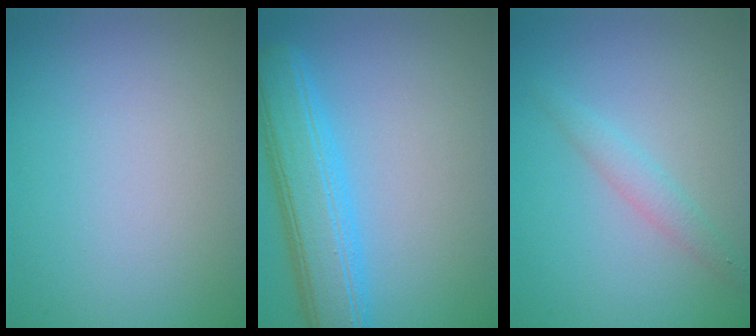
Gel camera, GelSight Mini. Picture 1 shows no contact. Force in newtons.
{"total": 6.3, "press": 6.3, "slide": 0.1}
{"total": 1.6, "press": 1.6, "slide": 0.1}